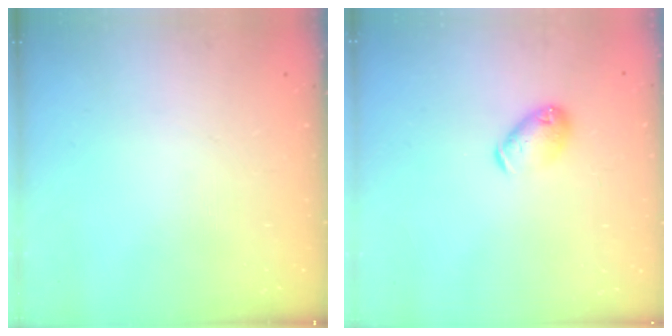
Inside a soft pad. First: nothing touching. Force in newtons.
{"total": 6.7, "press": 6.7, "slide": 0.8}